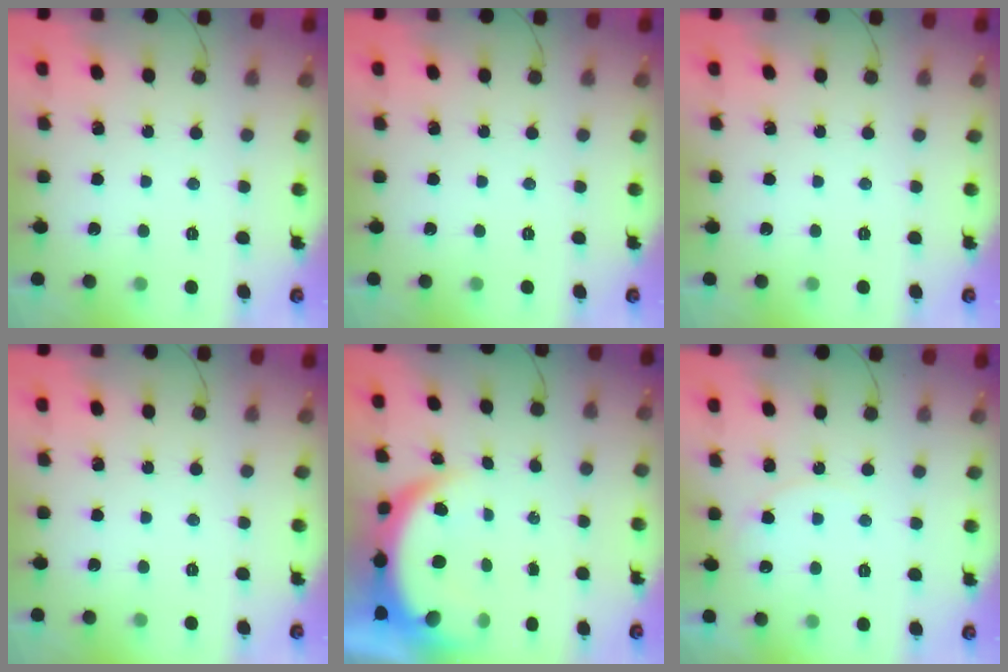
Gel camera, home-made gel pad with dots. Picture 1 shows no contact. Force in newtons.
{"total": 0.0}
{"total": 0.0}
{"total": 0.0}
{"total": 9.1, "press": 9.0, "slide": 1.0}
{"total": 3.9, "press": 3.9, "slide": 0.3}